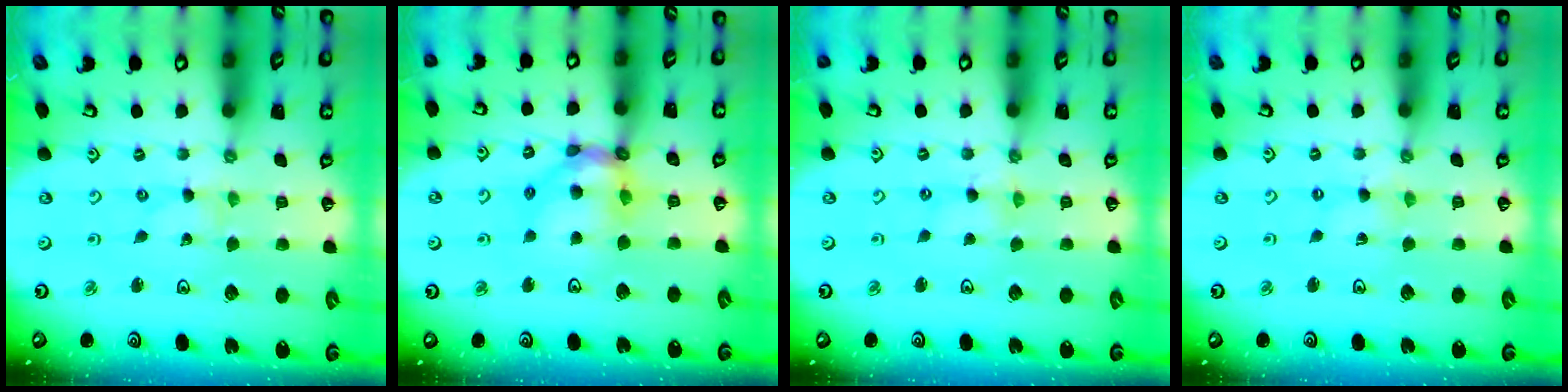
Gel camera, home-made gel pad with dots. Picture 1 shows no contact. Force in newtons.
{"total": 12.9, "press": 12.8, "slide": 1.5}
{"total": 1.0, "press": 0.9, "slide": 0.2}
{"total": 0.0}